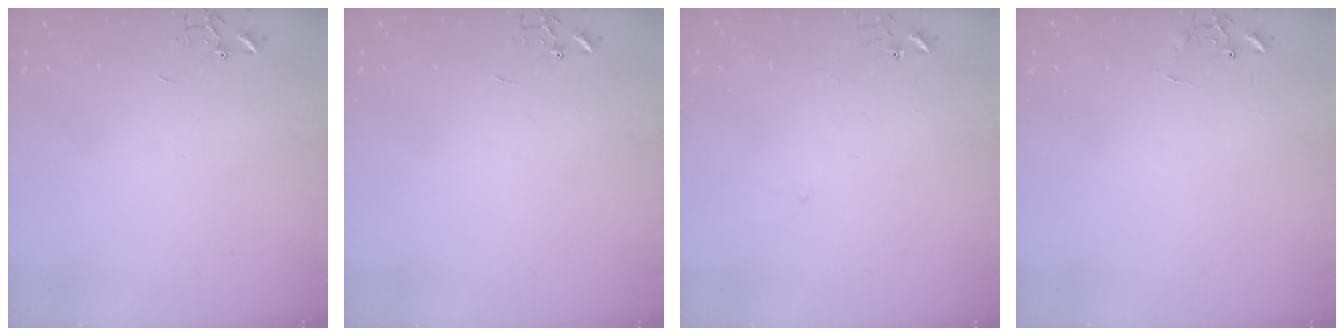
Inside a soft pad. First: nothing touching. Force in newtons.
{"total": 0.0}
{"total": 4.7, "press": 4.6, "slide": 0.4}
{"total": 6.4, "press": 6.4, "slide": 0.4}